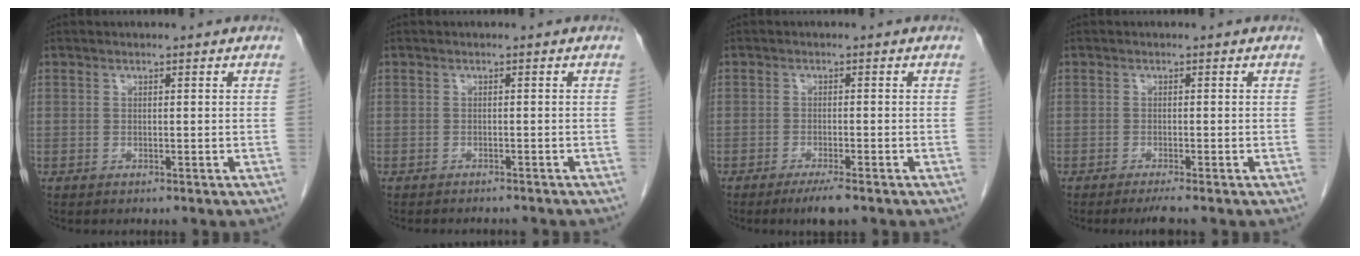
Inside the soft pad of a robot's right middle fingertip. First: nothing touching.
{"total": 4.7, "force": [-4.3, 1.1, 1.6], "torque": [-0.018, -0.004, -0.051]}
{"total": 3.4, "force": [-2.4, 0.3, 2.4], "torque": [-0.041, -0.007, -0.040]}
{"total": 2.2, "force": [-1.7, -0.4, 1.2], "torque": [-0.022, -0.004, -0.030]}